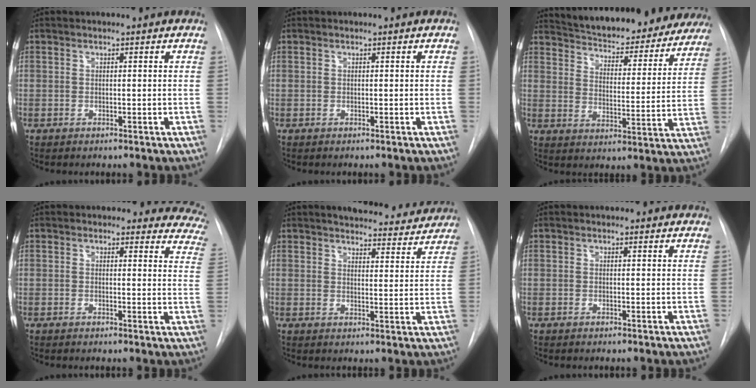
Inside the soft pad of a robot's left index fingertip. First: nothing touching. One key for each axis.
{"total": 0.0}
{"total": 27.5, "fx": 25.1, "fy": 7.0, "fz": 8.9, "tx": -0.145, "ty": -0.042, "tz": 0.317}
{"total": 12.5, "fx": 11.6, "fy": 4.3, "fz": 1.1, "tx": 0.038, "ty": -0.061, "tz": 0.079}
{"total": 15.4, "fx": 14.2, "fy": 3.9, "fz": 4.3, "tx": -0.032, "ty": -0.010, "tz": 0.164}
{"total": 1.8, "fx": 1.6, "fy": 0.8, "fz": 0.2, "tx": -0.005, "ty": 0.005, "tz": 0.009}